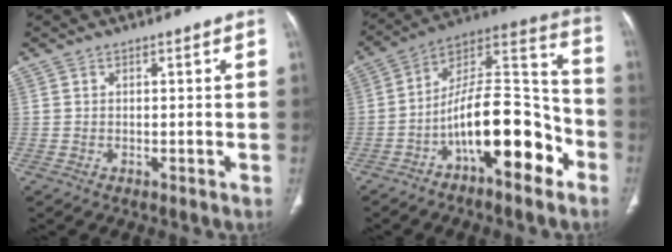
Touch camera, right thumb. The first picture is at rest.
{"total": 19.8, "force": [-8.7, 7.7, 16.1], "torque": [-0.242, 0.085, -0.144]}